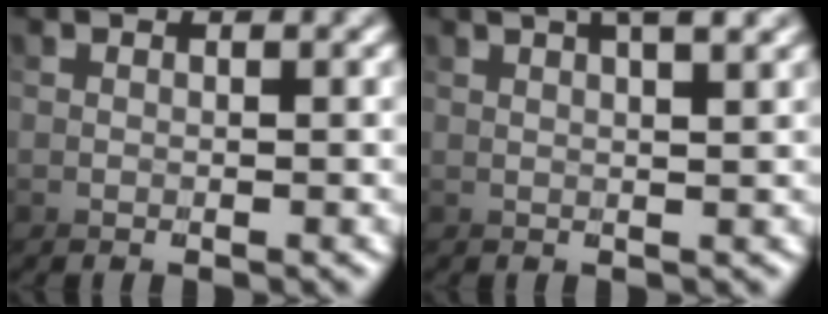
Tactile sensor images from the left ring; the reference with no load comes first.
{"total": 2.5, "force": [1.5, -2.0, 0.0], "torque": [-0.012, 0.020, 0.016]}